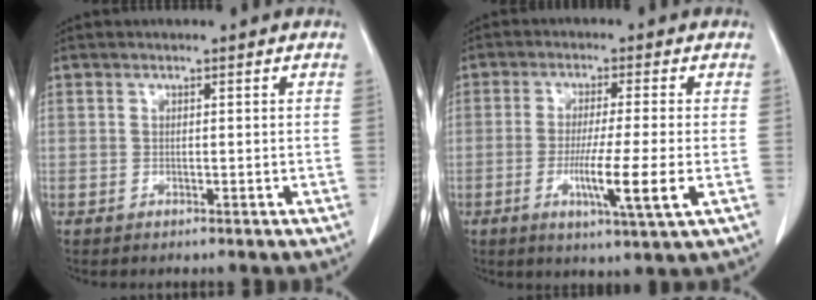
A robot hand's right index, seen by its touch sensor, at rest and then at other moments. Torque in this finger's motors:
{"motor_torque": [1.13, -0.40, 0.64, 0.19]}